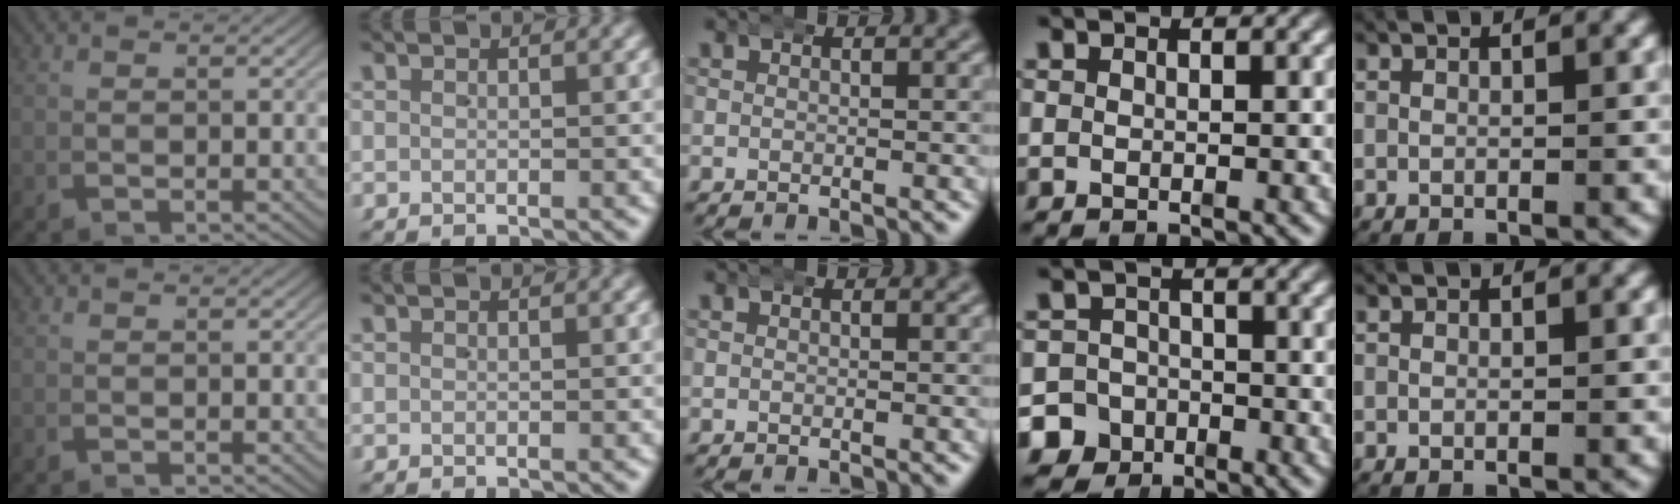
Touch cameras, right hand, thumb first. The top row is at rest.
{"ring": {"total": 8.8, "force": [-4.6, 7.3, 1.7], "torque": [-0.034, -0.037, -0.078]}}